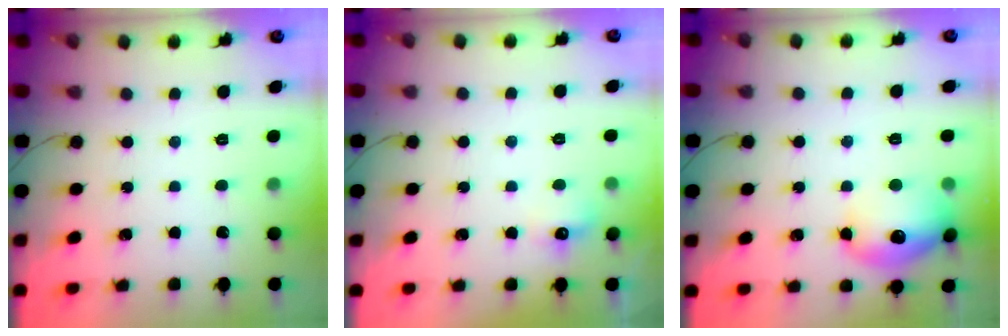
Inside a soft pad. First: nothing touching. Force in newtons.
{"total": 5.4, "press": 5.1, "slide": 1.6}
{"total": 16.2, "press": 16.2, "slide": 1.5}